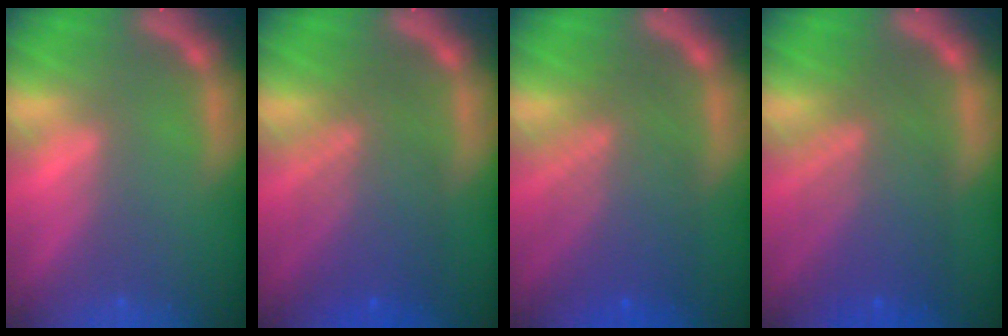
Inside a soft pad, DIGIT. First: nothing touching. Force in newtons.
{"total": 7.1}
{"total": 7.6}
{"total": 7.6}